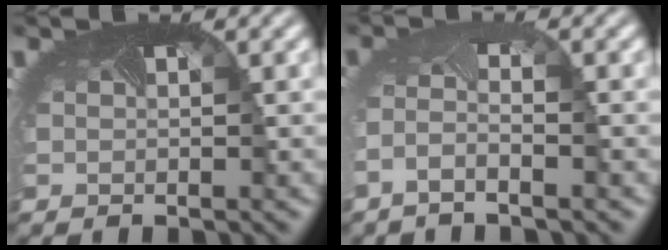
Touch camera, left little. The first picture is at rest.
{"total": 2.0, "force": [-1.5, 0.1, 1.3], "torque": [-0.046, -0.005, -0.041]}